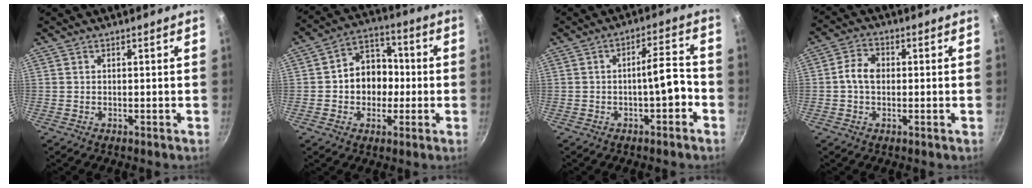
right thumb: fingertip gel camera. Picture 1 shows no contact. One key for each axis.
{"total": 11.8, "fx": -0.4, "fy": 9.5, "fz": 7.1, "tx": -0.064, "ty": 0.027, "tz": -0.019}
{"total": 6.3, "fx": -2.3, "fy": 1.9, "fz": 5.6, "tx": -0.068, "ty": 0.039, "tz": -0.030}
{"total": 5.2, "fx": 0.0, "fy": 3.7, "fz": 3.6, "tx": -0.062, "ty": 0.014, "tz": -0.012}